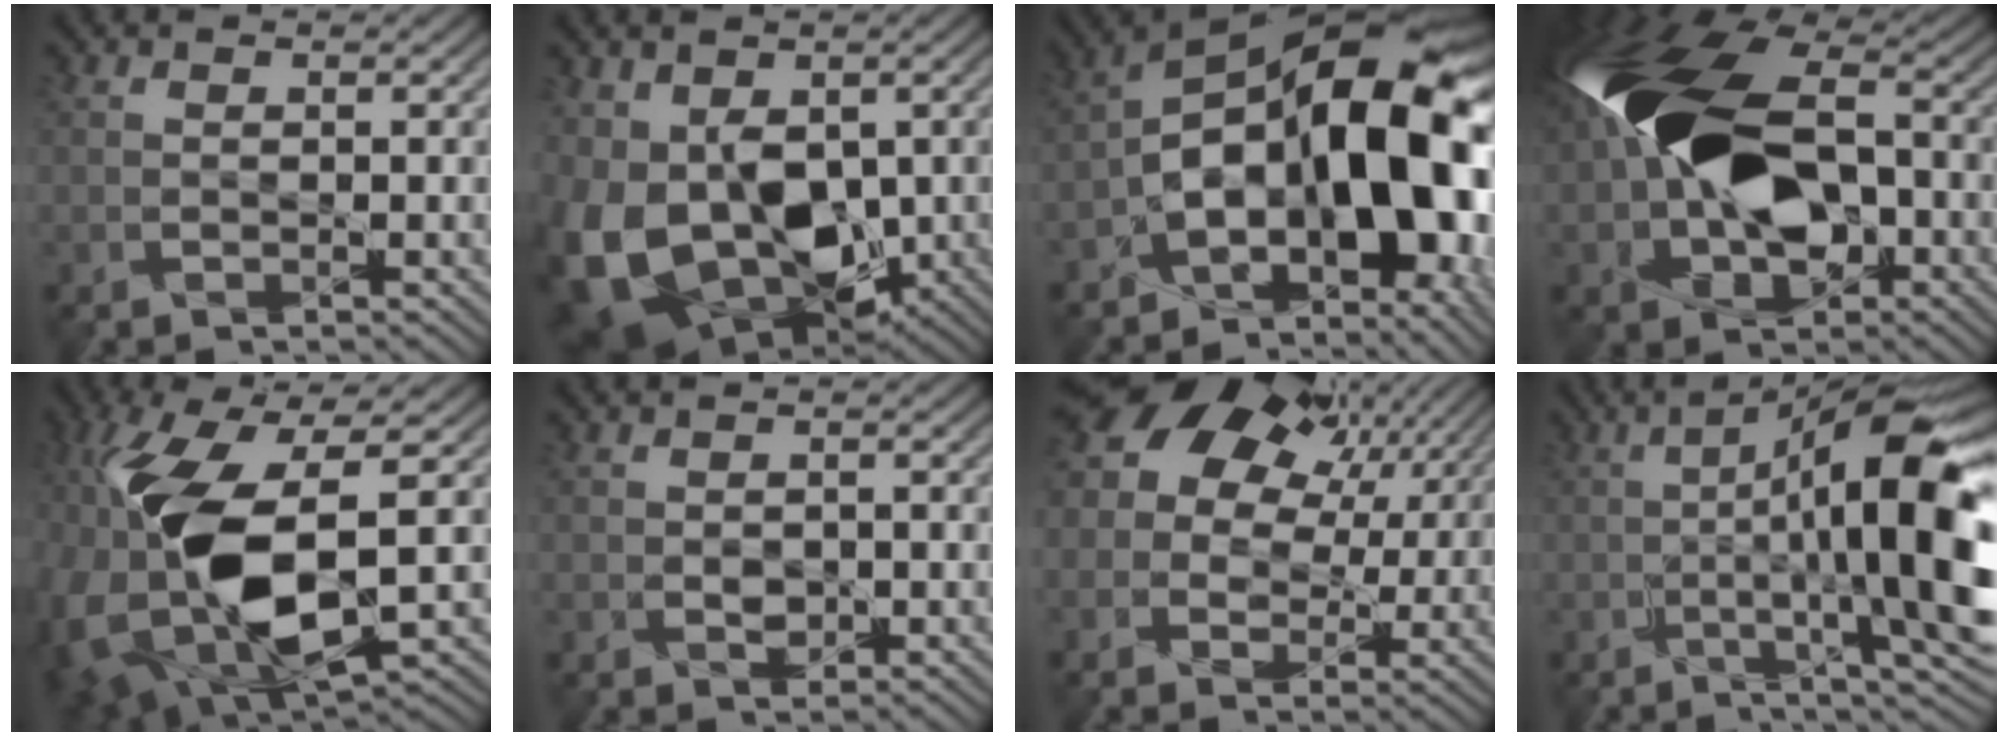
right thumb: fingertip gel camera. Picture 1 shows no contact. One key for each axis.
{"total": 15.4, "fx": -3.7, "fy": 10.4, "fz": 10.9, "tx": -0.246, "ty": -0.042, "tz": -0.050}
{"total": 17.9, "fx": -3.1, "fy": 9.5, "fz": 14.9, "tx": -0.215, "ty": 0.018, "tz": -0.052}
{"total": 16.2, "fx": -1.0, "fy": 10.2, "fz": 12.6, "tx": -0.247, "ty": 0.004, "tz": -0.031}
{"total": 14.6, "fx": -1.3, "fy": 7.6, "fz": 12.4, "tx": -0.292, "ty": -0.033, "tz": -0.011}
{"total": 2.1, "fx": -0.5, "fy": 1.8, "fz": 1.0, "tx": -0.018, "ty": -0.004, "tz": -0.001}
{"total": 14.8, "fx": 6.5, "fy": 10.9, "fz": 7.5, "tx": -0.192, "ty": 0.063, "tz": 0.113}
{"total": 15.3, "fx": -1.0, "fy": 4.3, "fz": 14.6, "tx": -0.210, "ty": -0.003, "tz": -0.005}